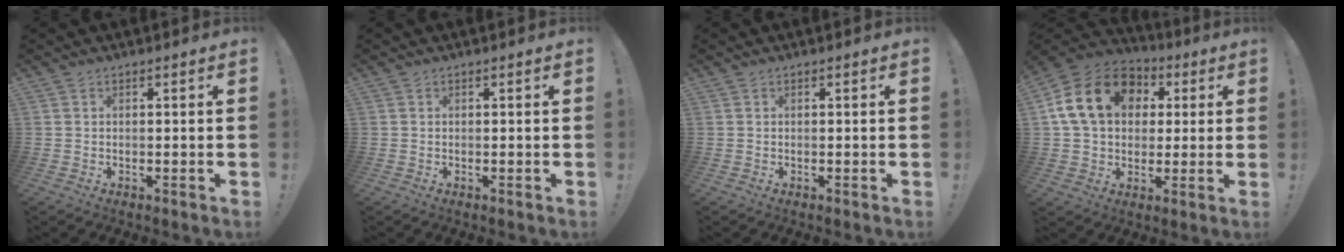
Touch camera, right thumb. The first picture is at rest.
{"total": 0.0}
{"total": 0.0}
{"total": 19.0, "force": [5.1, 14.3, 11.5], "torque": [-0.186, 0.000, 0.099]}